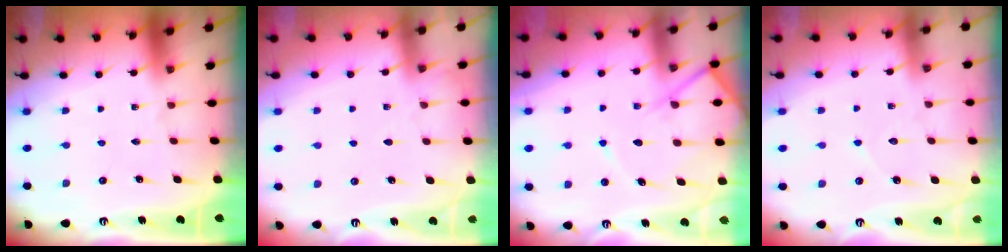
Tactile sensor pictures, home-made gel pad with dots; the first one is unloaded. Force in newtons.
{"total": 3.4, "press": 3.4, "slide": 0.4}
{"total": 10.3, "press": 10.3, "slide": 1.0}
{"total": 4.9, "press": 4.9, "slide": 0.6}